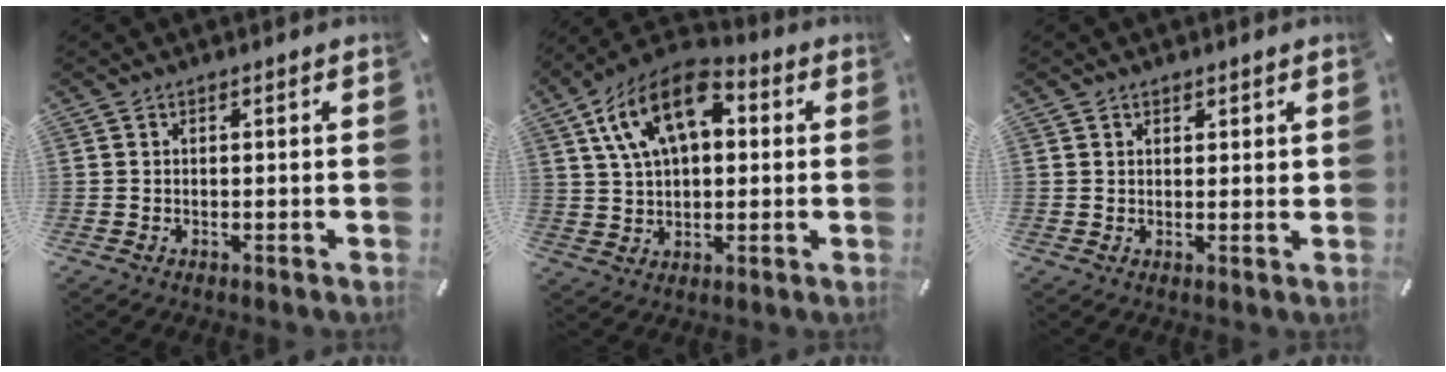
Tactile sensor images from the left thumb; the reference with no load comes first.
{"total": 15.1, "force": [5.6, 9.1, 10.6], "torque": [-0.205, 0.000, 0.101]}
{"total": 1.5, "force": [1.0, 1.0, 0.5], "torque": [0.006, -0.005, 0.015]}